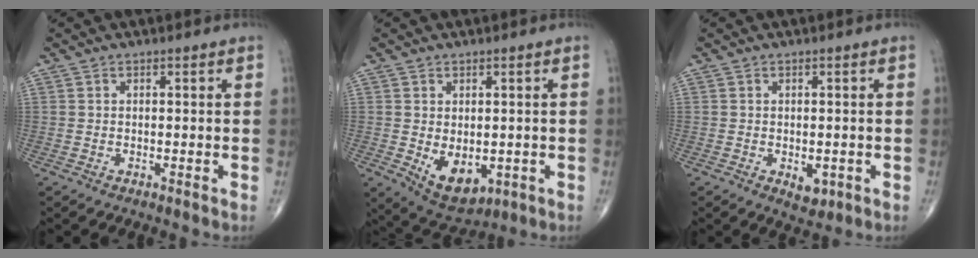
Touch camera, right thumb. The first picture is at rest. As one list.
[{"total": 8.3, "force": [-1.5, 5.2, 6.3], "torque": [-0.077, -0.012, -0.003]}, {"total": 3.1, "force": [-0.9, 1.9, 2.3], "torque": [-0.016, -0.002, -0.005]}]